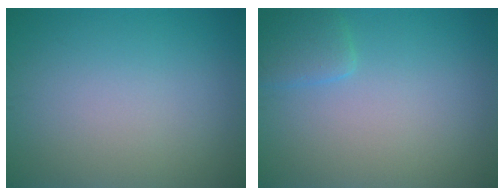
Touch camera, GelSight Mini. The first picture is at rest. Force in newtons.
{"total": 1.8, "press": 1.8, "slide": 0.2}